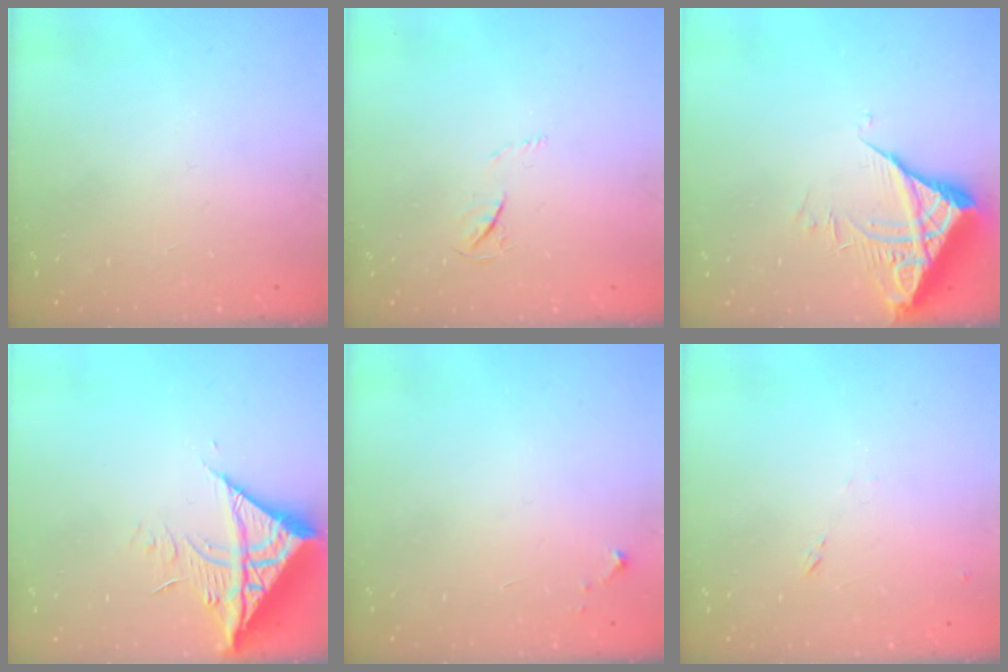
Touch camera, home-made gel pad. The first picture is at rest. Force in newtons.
{"total": 3.1, "press": 3.1, "slide": 0.5}
{"total": 5.7, "press": 5.7, "slide": 0.5}
{"total": 11.9, "press": 11.8, "slide": 1.4}
{"total": 2.6, "press": 2.6, "slide": 0.4}
{"total": 7.2, "press": 7.1, "slide": 0.6}